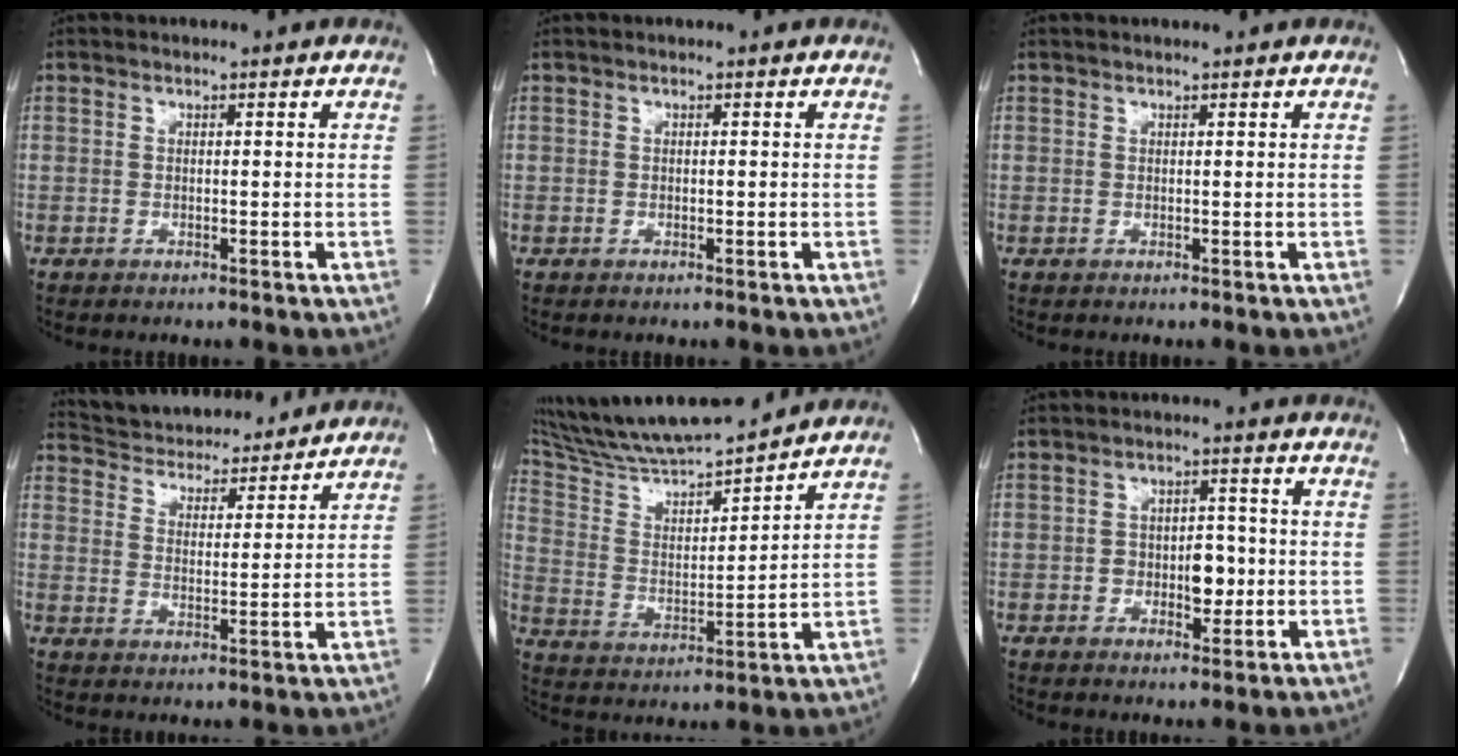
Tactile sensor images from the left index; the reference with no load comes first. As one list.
[{"total": 0.0}, {"total": 1.0, "force": [0.9, 0.0, 0.4], "torque": [-0.007, 0.010, 0.016]}, {"total": 15.6, "force": [14.8, 3.7, 3.6], "torque": [-0.059, 0.016, 0.220]}, {"total": 17.5, "force": [16.3, 1.0, 6.4], "torque": [-0.121, 0.004, 0.287]}, {"total": 5.0, "force": [-1.0, 3.0, 3.9], "torque": [-0.049, 0.009, -0.009]}]